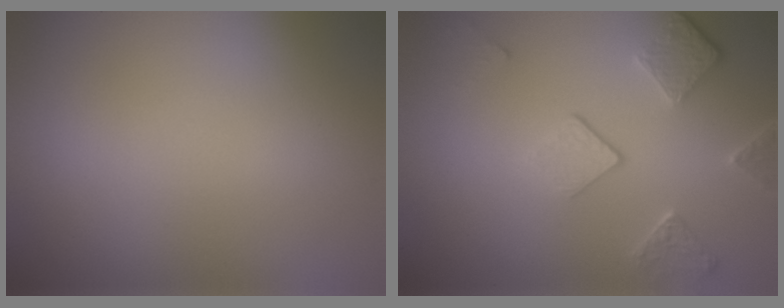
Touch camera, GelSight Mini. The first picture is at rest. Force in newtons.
{"total": 3.9, "press": 3.1, "slide": 2.4}